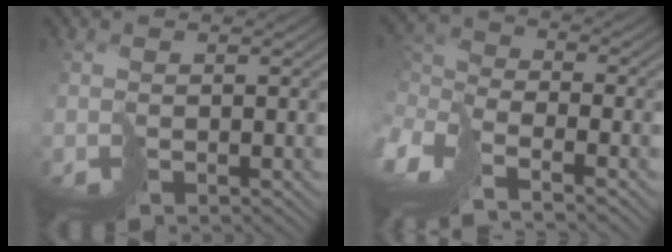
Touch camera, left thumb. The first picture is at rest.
{"total": 7.8, "force": [-3.6, 3.7, 6.0], "torque": [-0.172, -0.005, -0.076]}